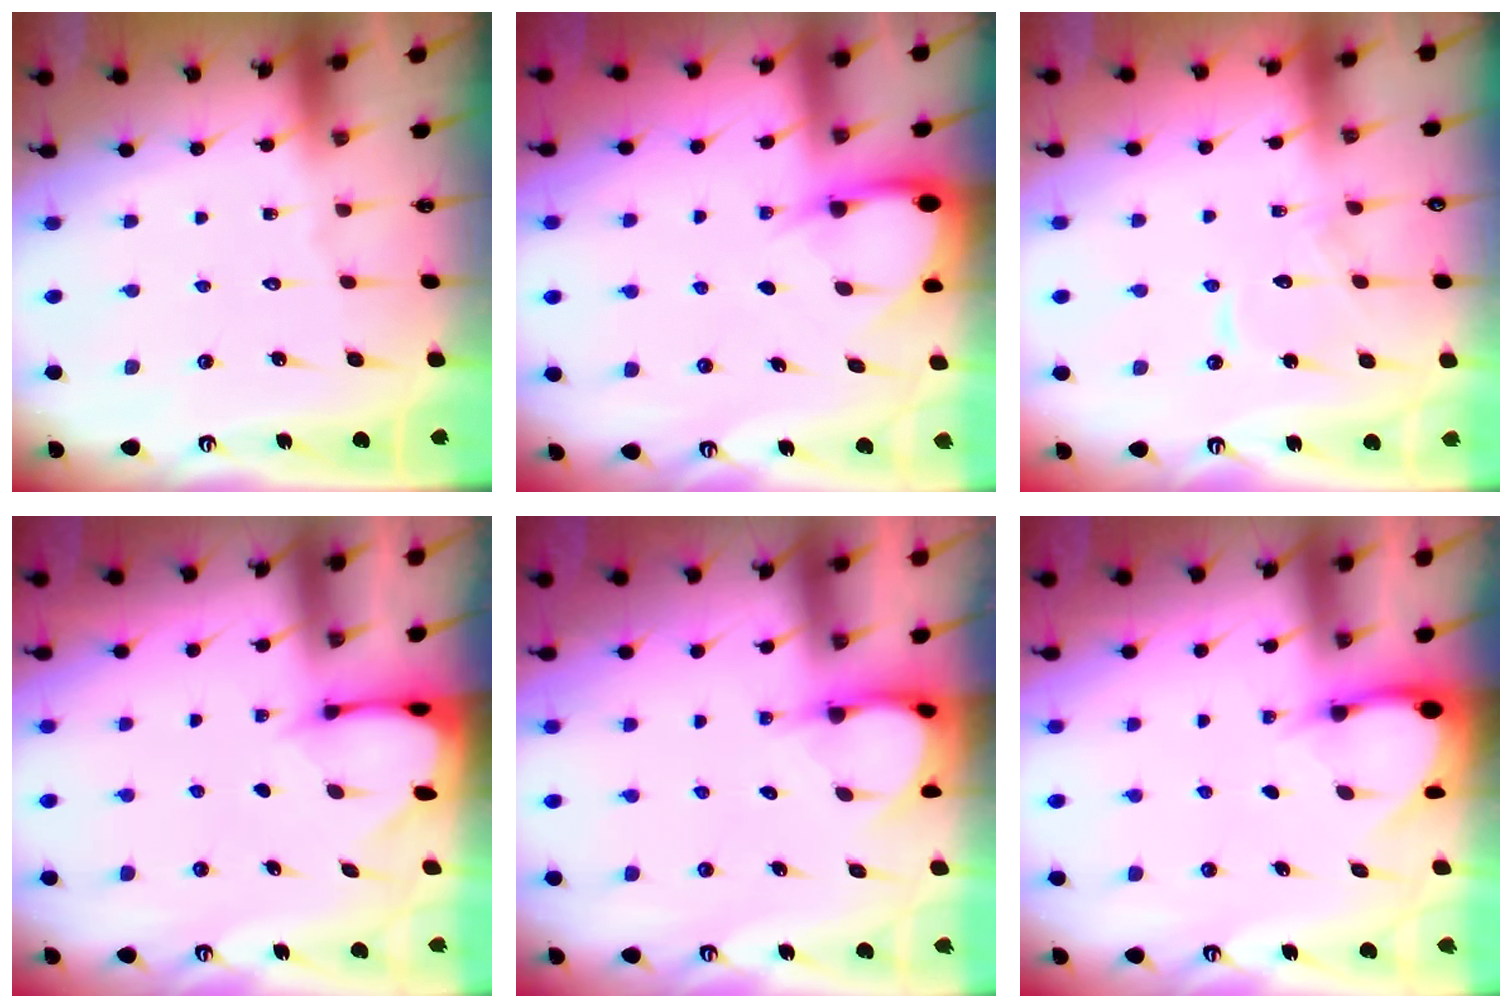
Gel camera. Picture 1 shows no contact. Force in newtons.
{"total": 4.2, "press": 4.1, "slide": 0.4}
{"total": 6.9, "press": 6.9, "slide": 0.5}
{"total": 2.4, "press": 2.4, "slide": 0.3}
{"total": 3.7, "press": 3.7, "slide": 0.2}
{"total": 3.5, "press": 3.5, "slide": 0.3}